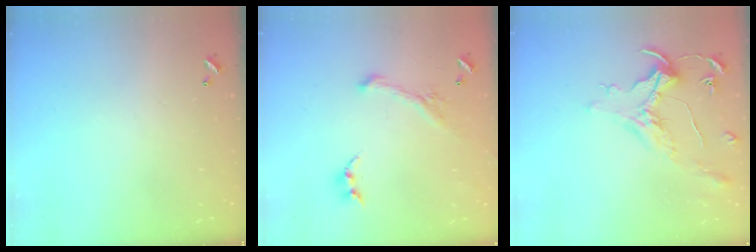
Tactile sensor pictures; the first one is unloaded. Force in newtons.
{"total": 1.3, "press": 0.5, "slide": 1.2}
{"total": 1.6, "press": 1.4, "slide": 0.7}